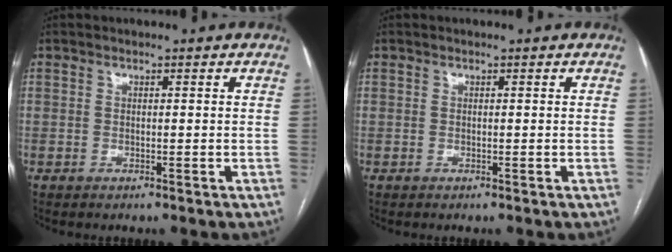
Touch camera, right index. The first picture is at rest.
{"total": 0.0}